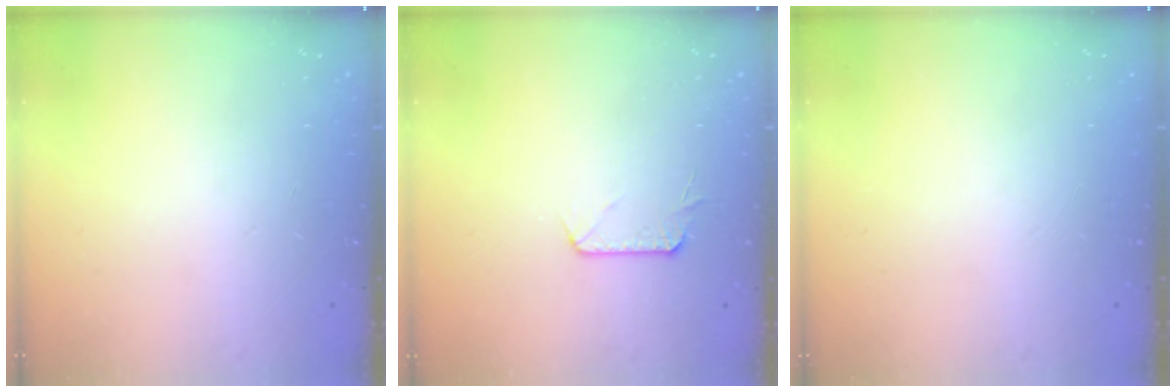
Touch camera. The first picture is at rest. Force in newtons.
{"total": 6.6, "press": 6.6, "slide": 0.8}
{"total": 0.0}